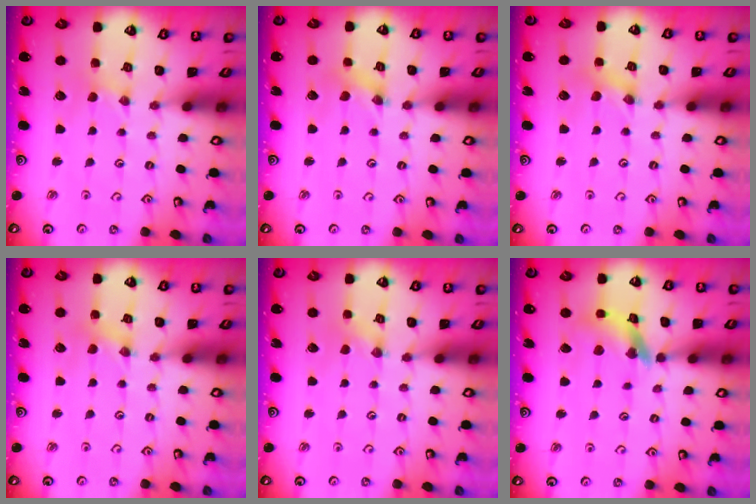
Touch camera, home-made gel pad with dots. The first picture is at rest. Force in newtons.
{"total": 1.4, "press": 1.4, "slide": 0.0}
{"total": 1.5, "press": 1.5, "slide": 0.1}
{"total": 1.3, "press": 1.3, "slide": 0.2}
{"total": 0.0}
{"total": 11.9, "press": 11.8, "slide": 1.2}